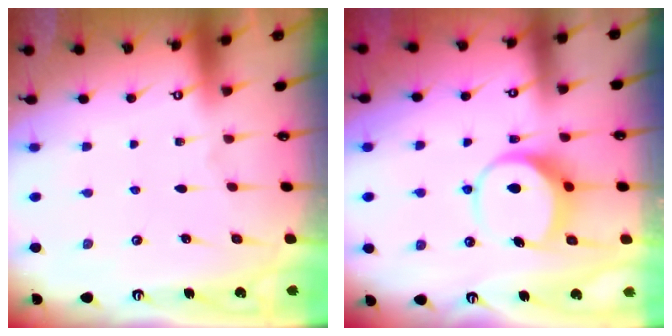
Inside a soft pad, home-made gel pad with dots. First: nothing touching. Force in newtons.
{"total": 7.4, "press": 7.4, "slide": 0.6}